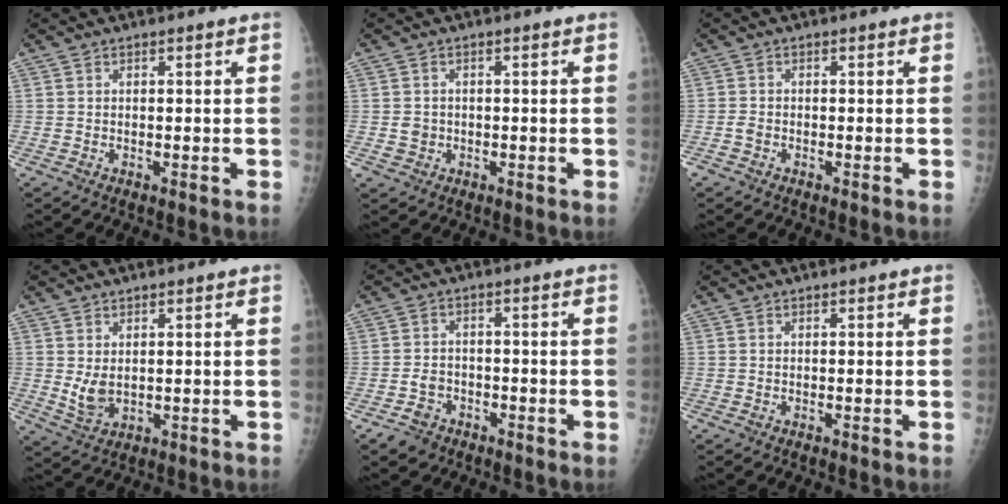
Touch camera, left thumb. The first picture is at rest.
{"total": 2.2, "force": [-0.3, 2.1, 0.6], "torque": [0.000, 0.005, -0.001]}
{"total": 1.3, "force": [-0.7, 0.9, 0.7], "torque": [-0.017, 0.001, -0.015]}
{"total": 4.1, "force": [0.9, 2.8, 2.9], "torque": [-0.046, -0.016, 0.027]}
{"total": 4.2, "force": [-2.7, 3.1, 0.9], "torque": [-0.009, 0.019, -0.043]}
{"total": 0.0}